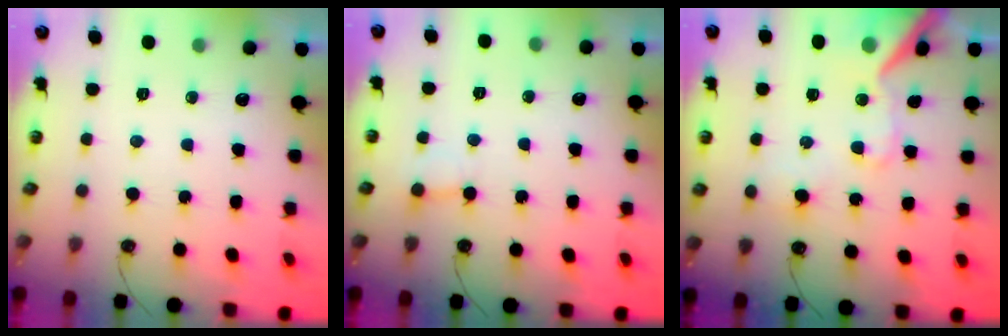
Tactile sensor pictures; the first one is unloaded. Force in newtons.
{"total": 3.0, "press": 3.0, "slide": 0.2}
{"total": 13.9, "press": 13.8, "slide": 1.7}